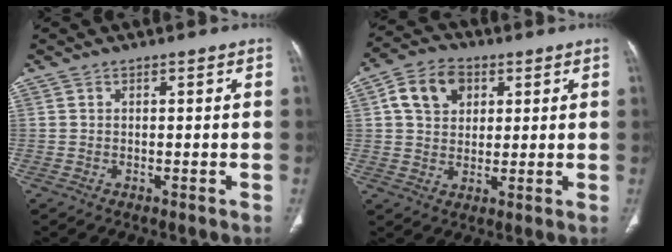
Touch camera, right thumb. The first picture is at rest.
{"total": 9.3, "force": [3.1, 7.0, 5.3], "torque": [-0.075, 0.001, 0.050]}